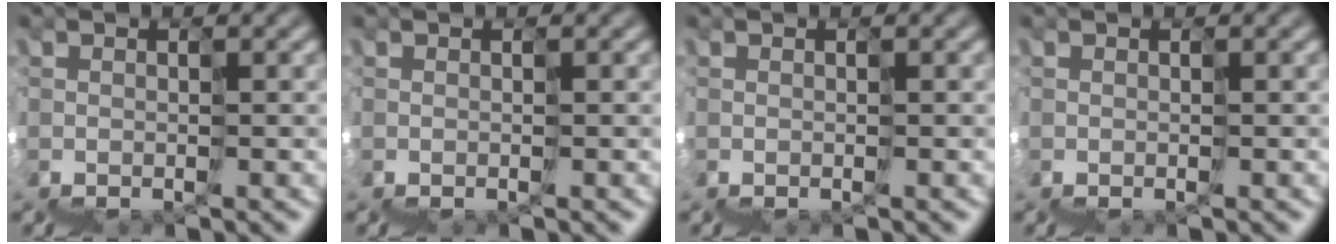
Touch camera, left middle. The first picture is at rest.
{"total": 0.0}
{"total": 0.0}
{"total": 0.0}